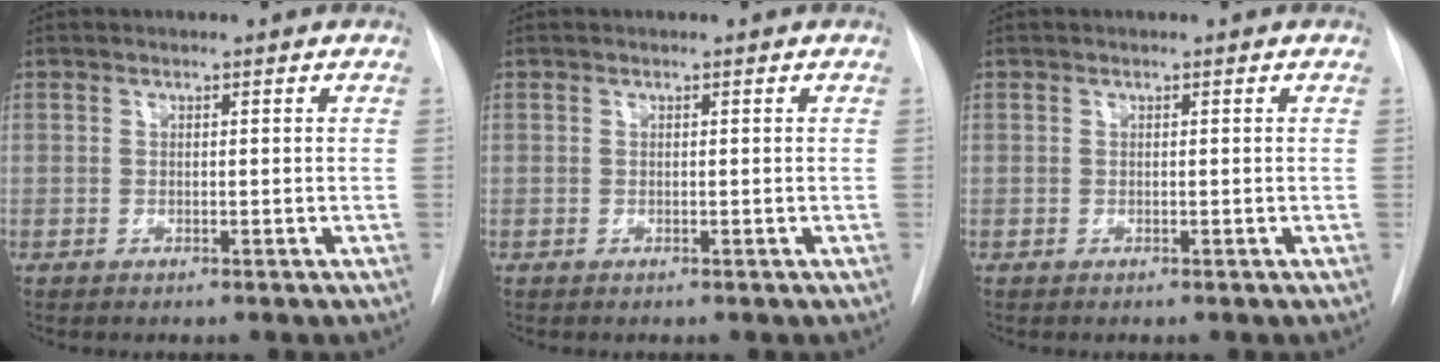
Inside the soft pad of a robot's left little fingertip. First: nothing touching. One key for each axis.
{"total": 0.0}
{"total": 0.0}